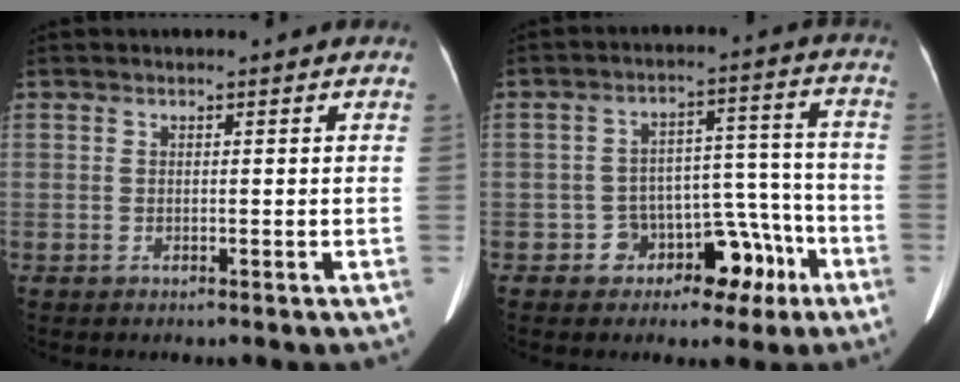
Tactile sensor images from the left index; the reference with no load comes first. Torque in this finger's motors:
{"motor_torque": [0.15, 0.25, 0.14, 0.01]}